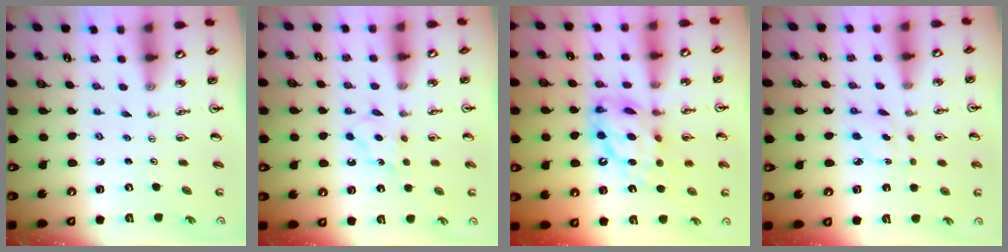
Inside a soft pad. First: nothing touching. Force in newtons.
{"total": 5.5, "press": 5.4, "slide": 0.7}
{"total": 15.9, "press": 15.9, "slide": 1.4}
{"total": 2.3, "press": 2.3, "slide": 0.2}